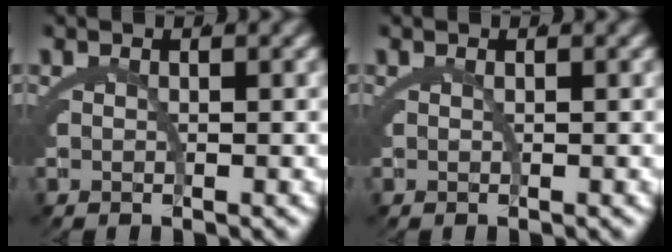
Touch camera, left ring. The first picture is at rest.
{"total": 0.0}